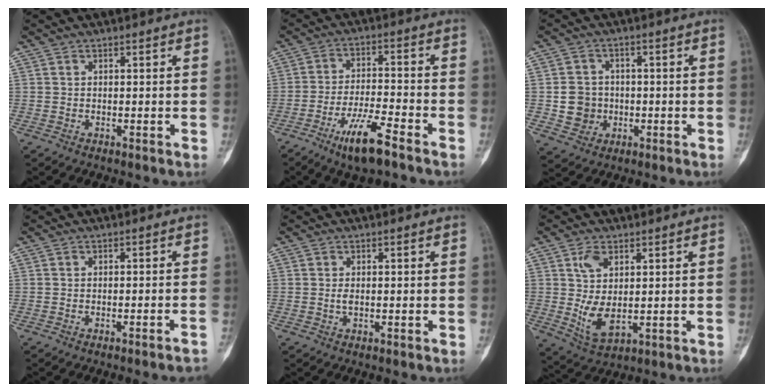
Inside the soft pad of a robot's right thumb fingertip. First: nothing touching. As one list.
[{"total": 9.6, "force": [-6.1, 1.9, 7.1], "torque": [-0.138, 0.025, -0.109]}, {"total": 6.1, "force": [-0.6, 5.7, 2.0], "torque": [-0.012, 0.008, -0.006]}, {"total": 3.5, "force": [-3.0, -0.3, 1.7], "torque": [-0.026, 0.025, -0.031]}, {"total": 0.8, "force": [-0.1, 0.3, 0.7], "torque": [-0.013, -0.002, -0.001]}, {"total": 7.9, "force": [1.2, 4.3, 6.5], "torque": [-0.125, -0.008, 0.034]}]